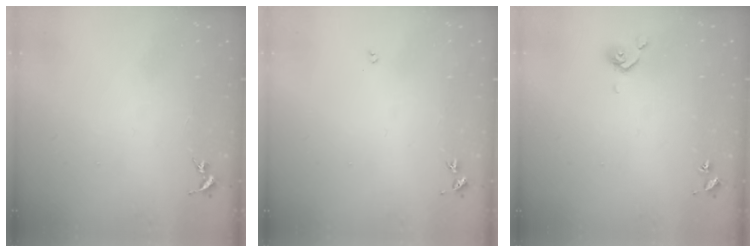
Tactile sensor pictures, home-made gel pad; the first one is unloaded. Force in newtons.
{"total": 2.7, "press": 2.7, "slide": 0.5}
{"total": 5.0, "press": 4.9, "slide": 1.2}